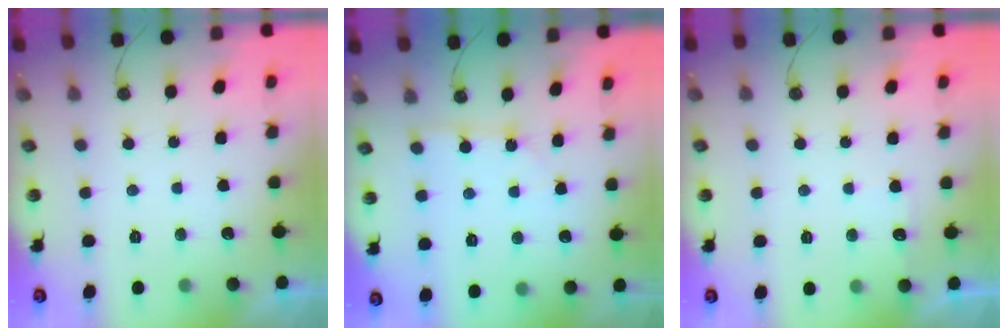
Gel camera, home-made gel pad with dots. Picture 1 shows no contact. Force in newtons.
{"total": 2.2, "press": 2.2, "slide": 0.2}
{"total": 3.8, "press": 3.8, "slide": 0.4}